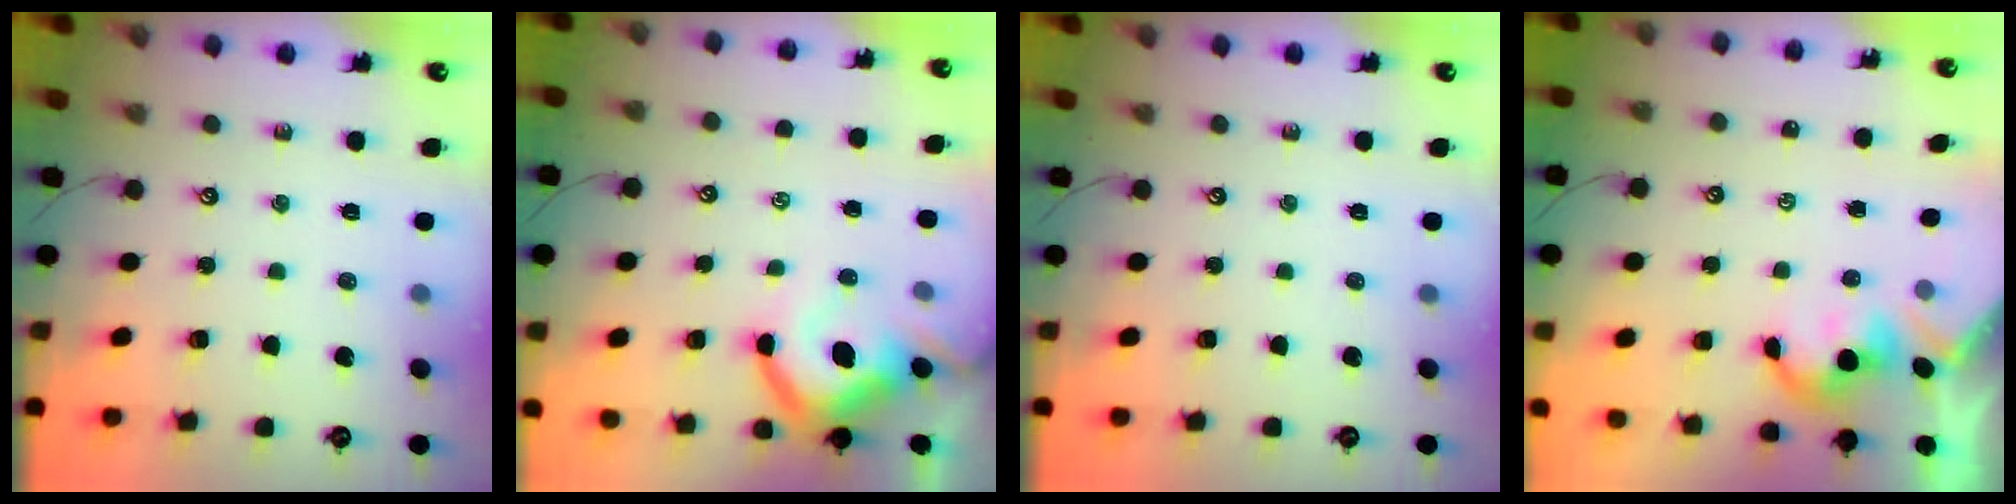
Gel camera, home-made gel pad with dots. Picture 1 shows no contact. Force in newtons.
{"total": 9.9, "press": 9.7, "slide": 1.6}
{"total": 0.0}
{"total": 2.2, "press": 2.2, "slide": 0.4}